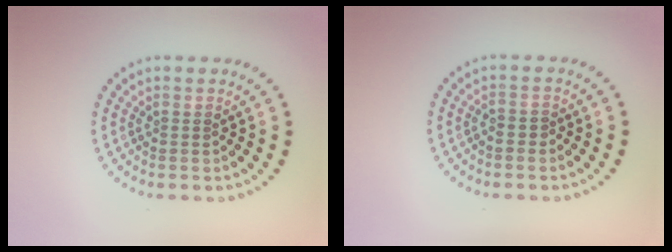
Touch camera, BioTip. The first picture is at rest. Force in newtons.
{"total": 0.6, "press": 0.5, "slide": 0.4}